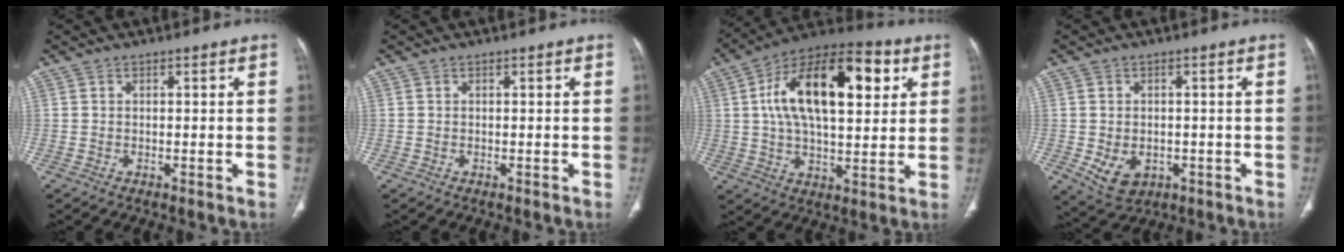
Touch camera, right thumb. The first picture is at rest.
{"total": 0.0}
{"total": 22.9, "force": [6.1, 11.0, 19.1], "torque": [-0.295, 0.012, 0.088]}
{"total": 6.3, "force": [-1.5, 4.7, 4.0], "torque": [-0.059, 0.002, -0.008]}